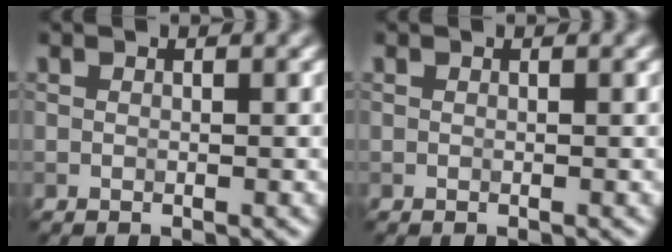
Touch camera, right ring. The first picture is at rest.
{"total": 0.0}